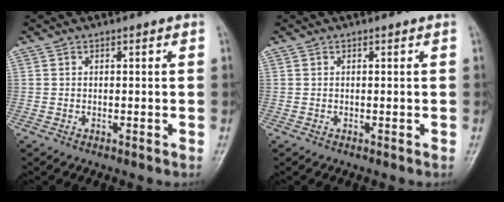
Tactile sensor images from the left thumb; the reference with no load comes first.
{"total": 0.0}